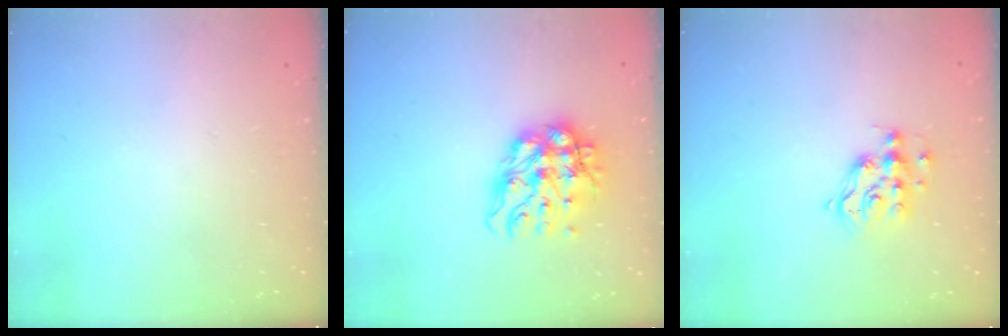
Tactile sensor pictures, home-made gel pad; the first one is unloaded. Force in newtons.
{"total": 15.5, "press": 15.4, "slide": 1.5}
{"total": 9.9, "press": 9.9, "slide": 0.7}